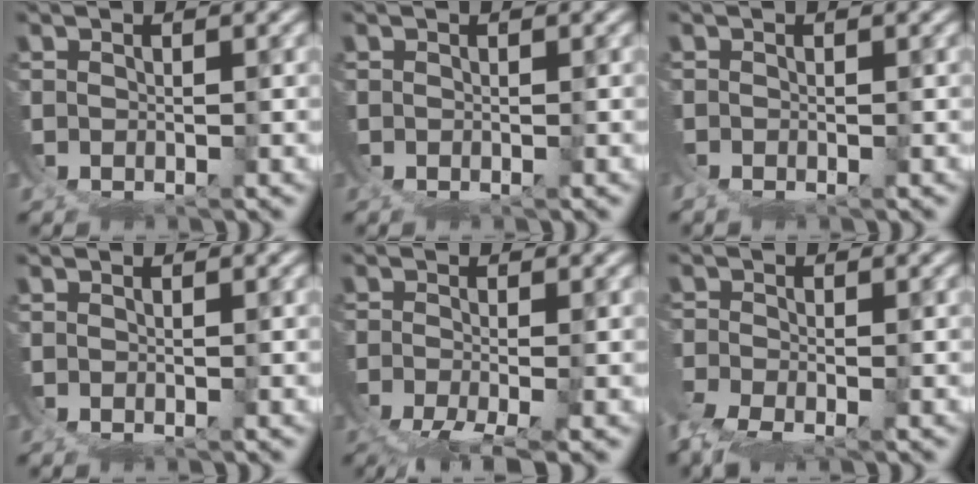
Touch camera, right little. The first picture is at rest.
{"total": 0.0}
{"total": 0.8, "force": [-0.8, 0.2, 0.2], "torque": [-0.005, -0.007, -0.014]}
{"total": 0.0}
{"total": 5.3, "force": [-4.4, 0.7, 2.9], "torque": [-0.042, -0.025, -0.066]}
{"total": 2.9, "force": [-2.0, 0.9, 1.8], "torque": [-0.035, -0.019, -0.036]}